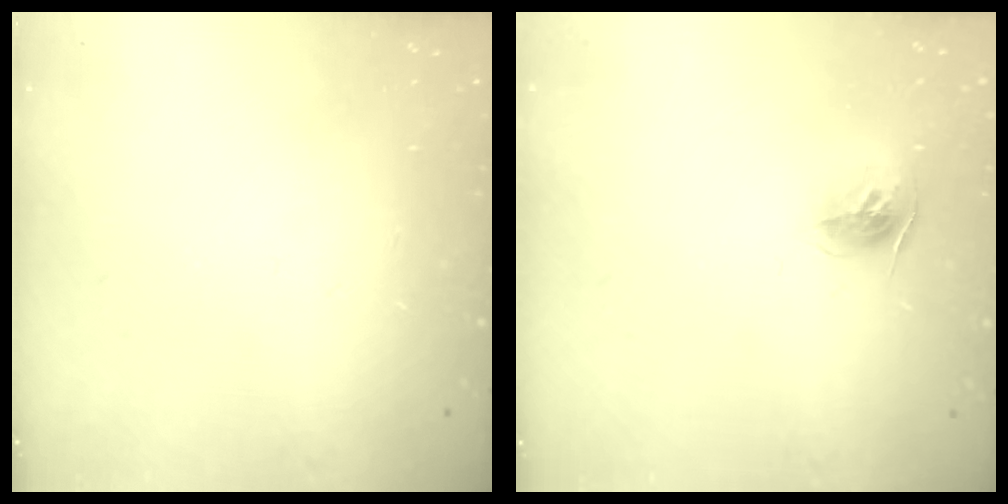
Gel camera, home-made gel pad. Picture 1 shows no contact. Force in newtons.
{"total": 10.3, "press": 10.3, "slide": 0.6}